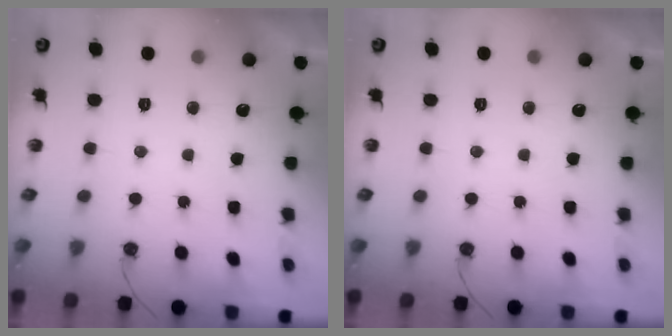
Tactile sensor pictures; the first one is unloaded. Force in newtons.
{"total": 0.0}